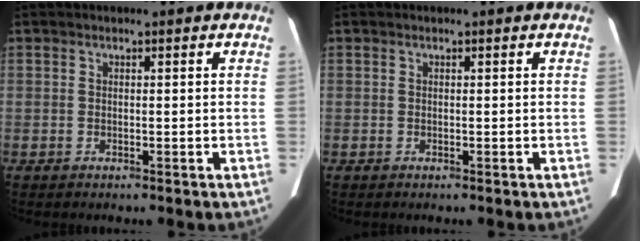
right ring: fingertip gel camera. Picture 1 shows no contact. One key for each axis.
{"total": 0.0}